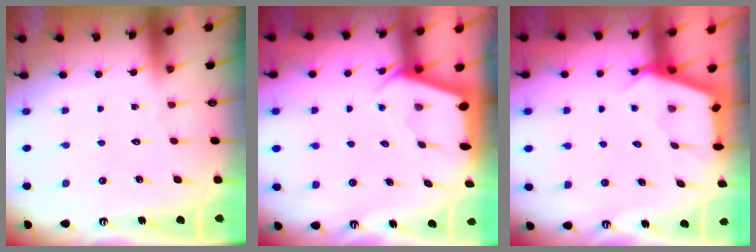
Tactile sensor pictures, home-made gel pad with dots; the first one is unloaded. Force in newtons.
{"total": 2.5, "press": 2.5, "slide": 0.3}
{"total": 2.7, "press": 2.6, "slide": 0.4}